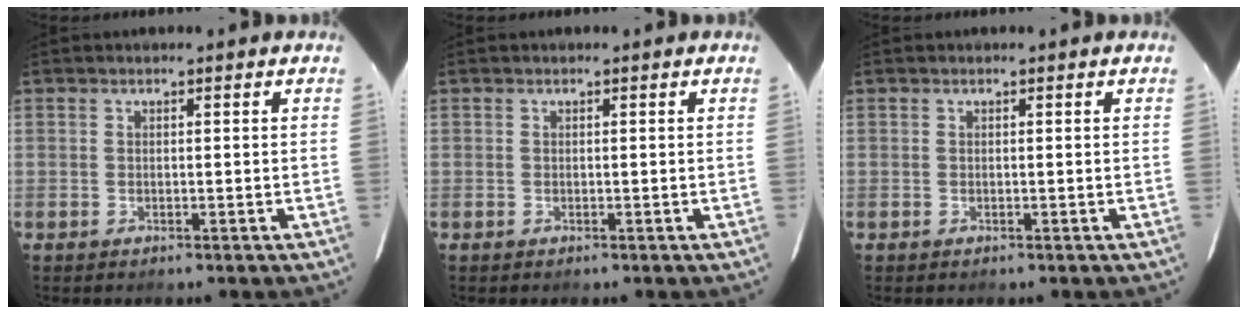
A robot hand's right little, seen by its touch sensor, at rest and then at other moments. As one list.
[{"total": 0.0}, {"total": 0.0}]